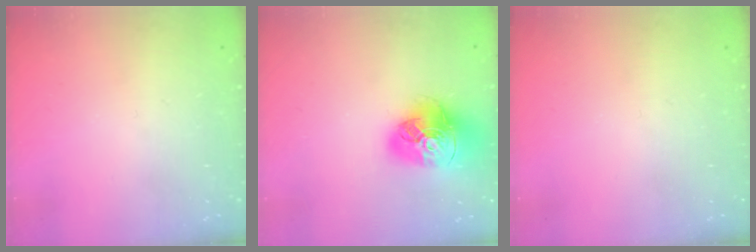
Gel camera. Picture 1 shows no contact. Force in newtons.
{"total": 18.0, "press": 17.9, "slide": 2.0}
{"total": 0.0}